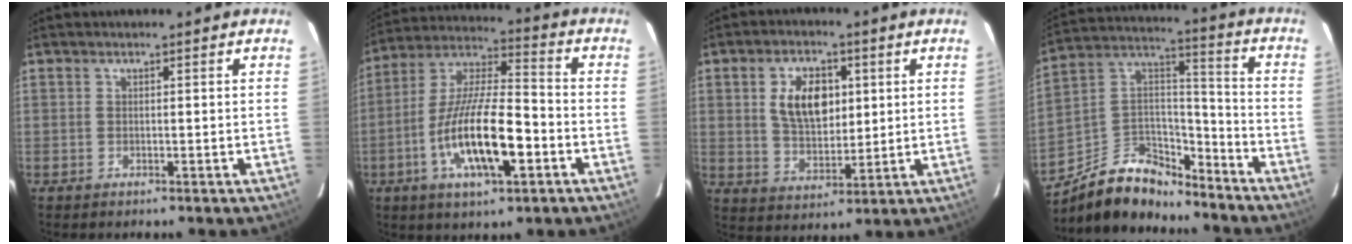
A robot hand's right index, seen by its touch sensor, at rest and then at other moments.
{"total": 17.0, "force": [-5.7, 4.9, 15.2], "torque": [-0.298, -0.008, -0.105]}
{"total": 10.2, "force": [2.6, 6.1, 7.8], "torque": [-0.143, 0.011, 0.054]}
{"total": 18.0, "force": [-13.4, 8.9, 8.0], "torque": [-0.179, 0.052, -0.214]}